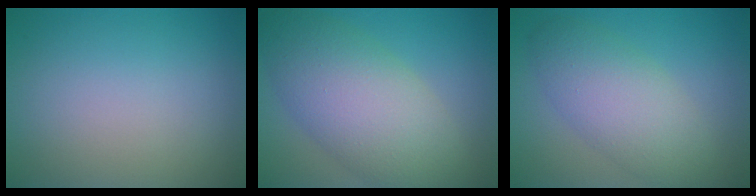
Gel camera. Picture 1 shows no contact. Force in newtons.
{"total": 9.1, "press": 9.1, "slide": 0.6}
{"total": 5.5, "press": 5.5, "slide": 0.4}